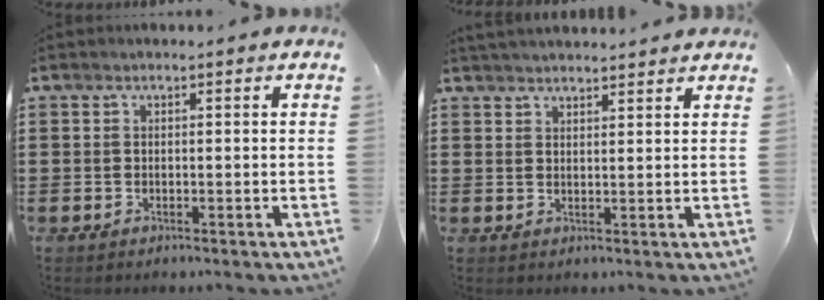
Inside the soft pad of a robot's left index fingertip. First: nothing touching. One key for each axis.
{"total": 2.3, "fx": 2.3, "fy": -0.1, "fz": 0.0, "tx": -0.007, "ty": -0.003, "tz": 0.043}